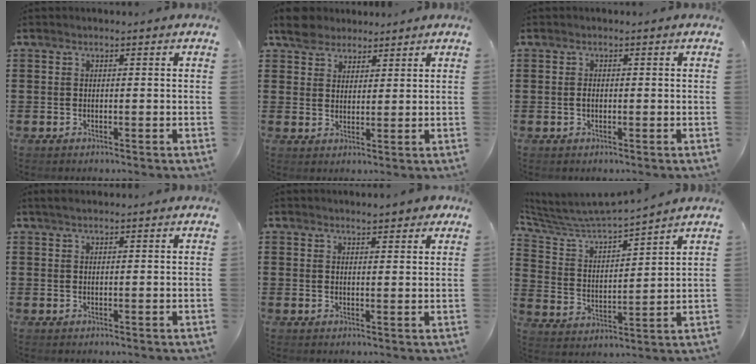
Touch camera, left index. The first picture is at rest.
{"total": 4.8, "force": [4.1, 2.3, 1.0], "torque": [-0.030, -0.001, 0.075]}
{"total": 0.9, "force": [-0.1, 0.5, 0.7], "torque": [-0.017, -0.001, -0.002]}
{"total": 1.0, "force": [0.8, 0.1, 0.6], "torque": [-0.013, 0.002, 0.016]}
{"total": 2.7, "force": [2.4, 0.4, 1.0], "torque": [-0.018, 0.000, 0.044]}
{"total": 6.5, "force": [6.3, 0.5, 1.7], "torque": [-0.066, -0.043, 0.104]}